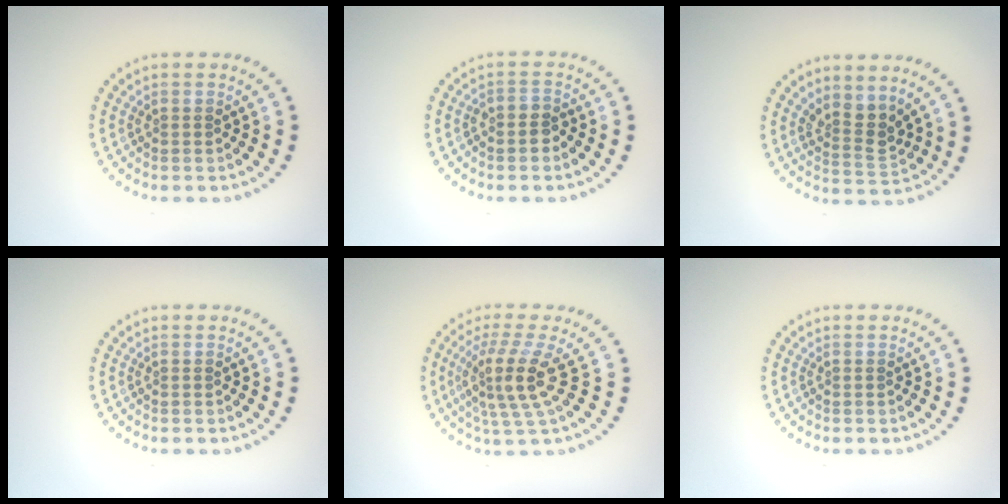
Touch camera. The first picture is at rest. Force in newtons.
{"total": 1.2, "press": 1.0, "slide": 0.7}
{"total": 2.7, "press": 2.0, "slide": 1.8}
{"total": 0.0}
{"total": 4.3, "press": 3.2, "slide": 2.8}
{"total": 0.0}